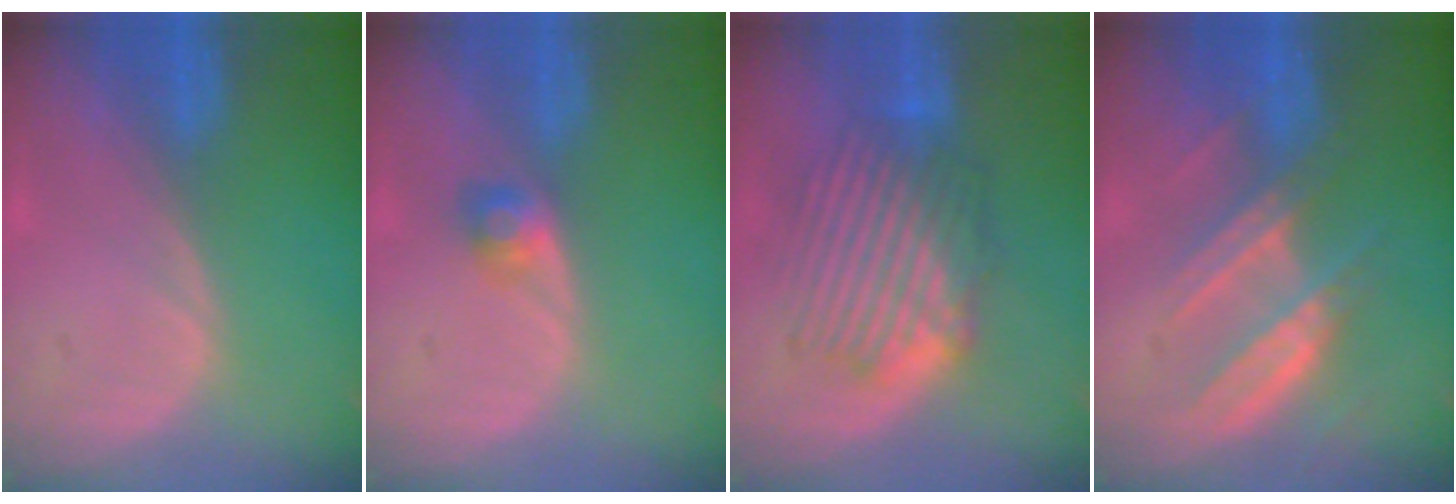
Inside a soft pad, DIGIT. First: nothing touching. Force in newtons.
{"total": 2.4, "press": 2.3, "slide": 0.9}
{"total": 8.3, "press": 8.0, "slide": 2.4}
{"total": 7.0, "press": 6.9, "slide": 1.1}